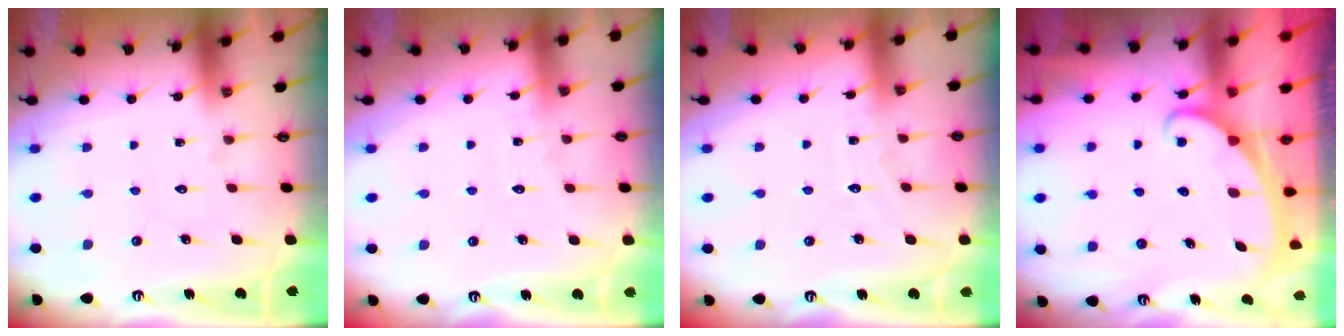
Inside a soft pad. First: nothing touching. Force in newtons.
{"total": 2.8, "press": 2.8, "slide": 0.4}
{"total": 4.5, "press": 4.5, "slide": 0.3}
{"total": 1.9, "press": 1.9, "slide": 0.1}